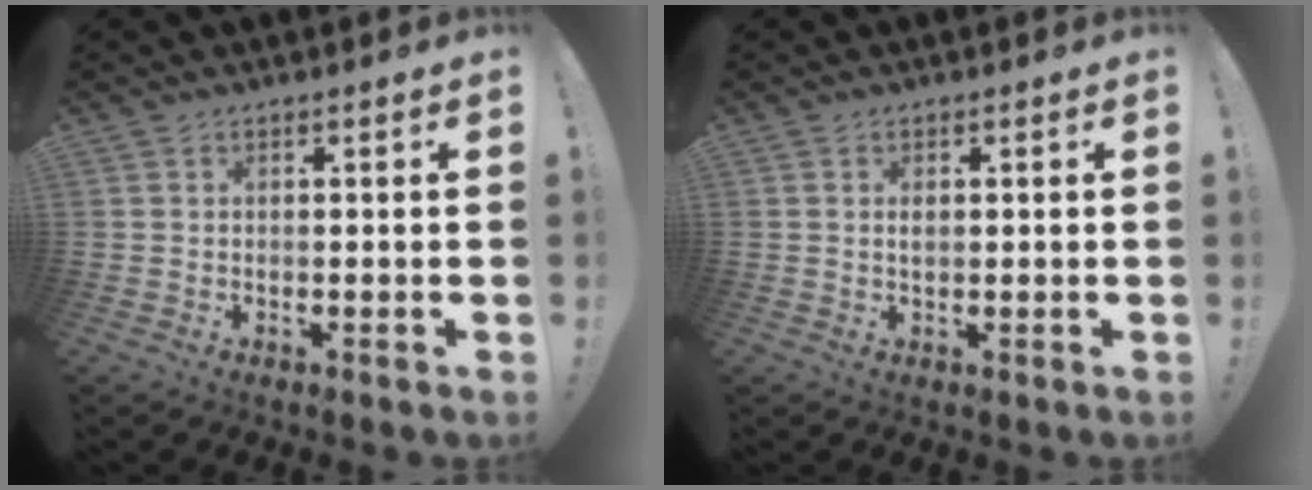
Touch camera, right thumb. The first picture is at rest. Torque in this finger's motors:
{"motor_torque": [-0.40, -0.08, 0.38, -0.03, 0.03]}